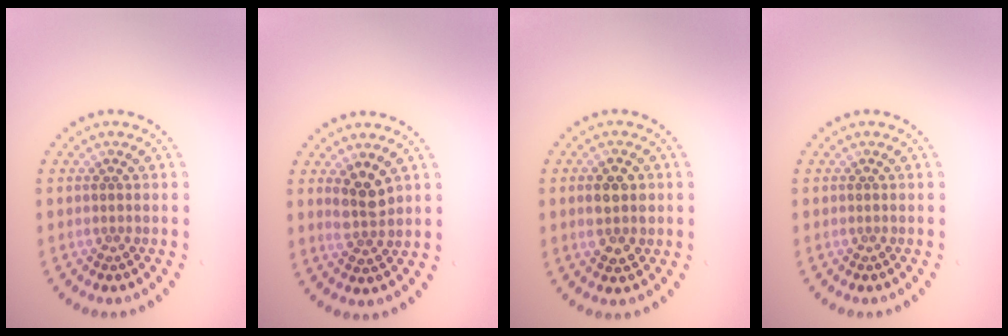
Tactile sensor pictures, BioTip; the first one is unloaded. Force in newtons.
{"total": 2.5, "press": 2.3, "slide": 0.9}
{"total": 2.9, "press": 2.9, "slide": 0.1}
{"total": 0.0}